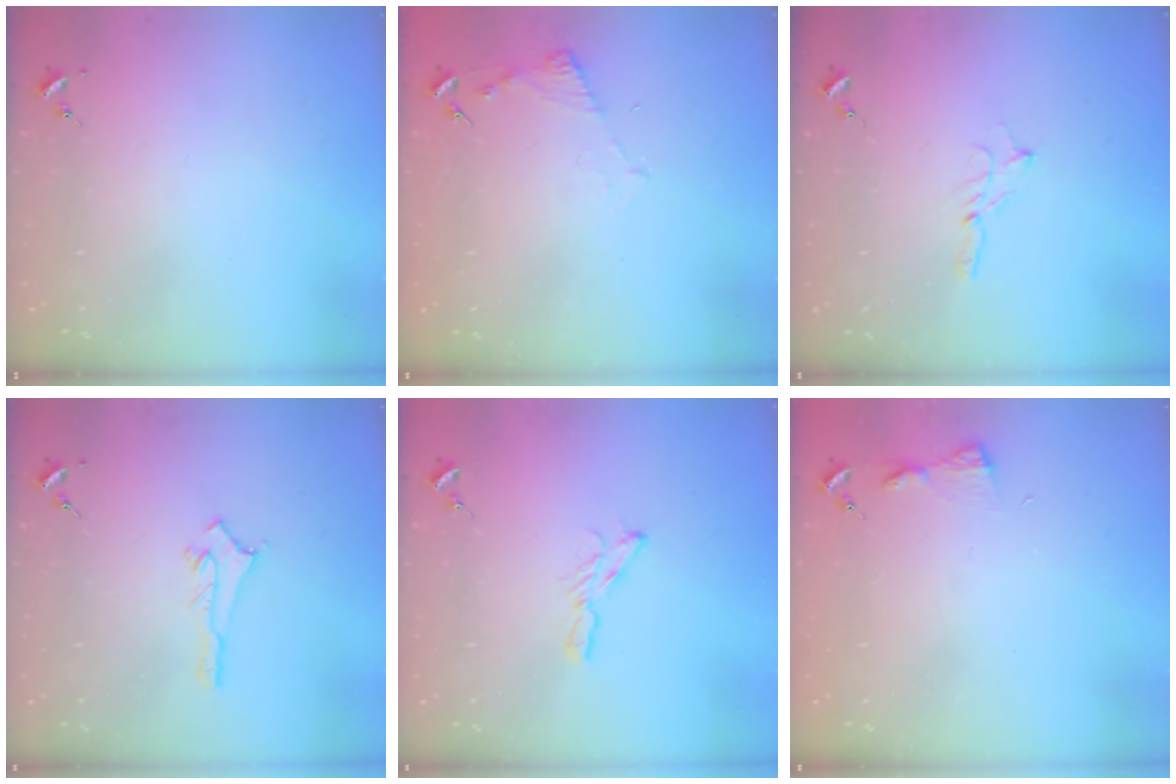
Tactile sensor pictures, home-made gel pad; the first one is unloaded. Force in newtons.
{"total": 4.6, "press": 4.6, "slide": 0.5}
{"total": 2.3, "press": 2.3, "slide": 0.2}
{"total": 2.9, "press": 2.9, "slide": 0.3}
{"total": 5.7, "press": 5.7, "slide": 0.1}
{"total": 4.2, "press": 4.2, "slide": 0.5}